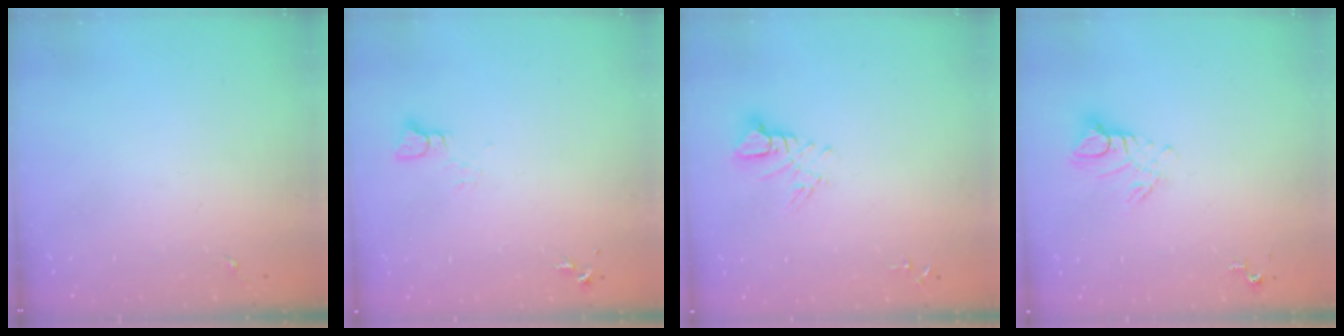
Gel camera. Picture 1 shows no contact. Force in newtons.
{"total": 2.2, "press": 2.2, "slide": 0.2}
{"total": 6.0, "press": 6.0, "slide": 0.2}
{"total": 7.6, "press": 7.6, "slide": 0.7}